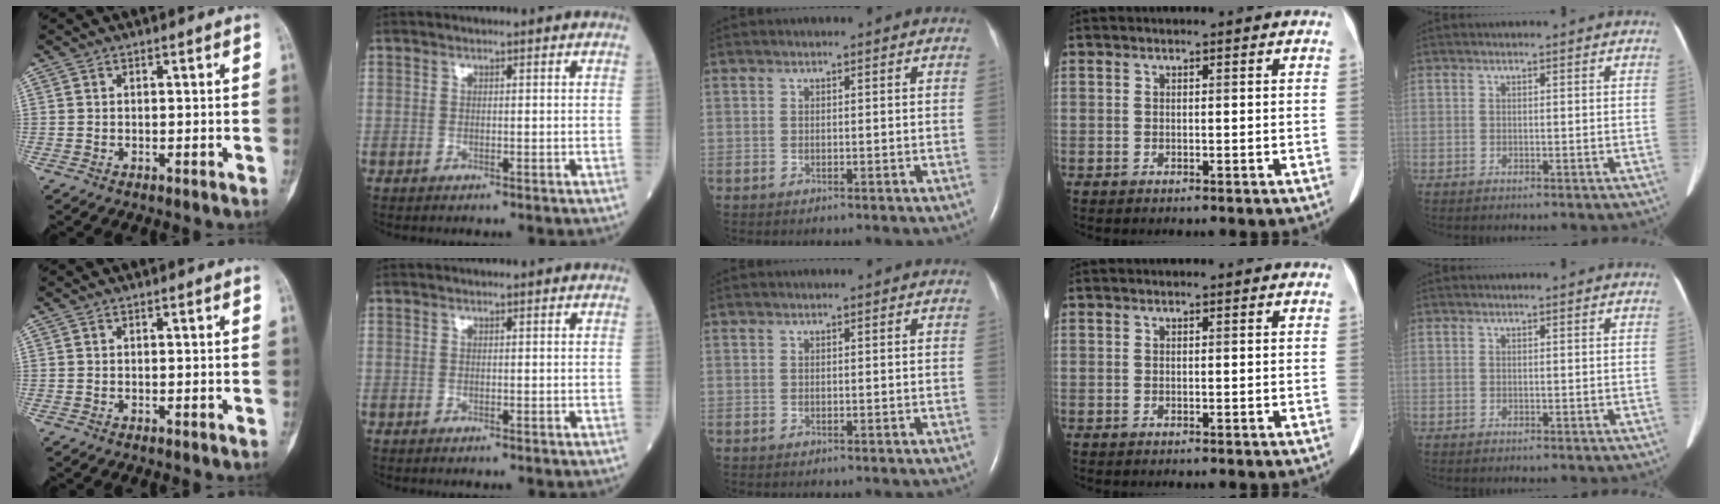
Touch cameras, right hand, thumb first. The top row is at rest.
{}